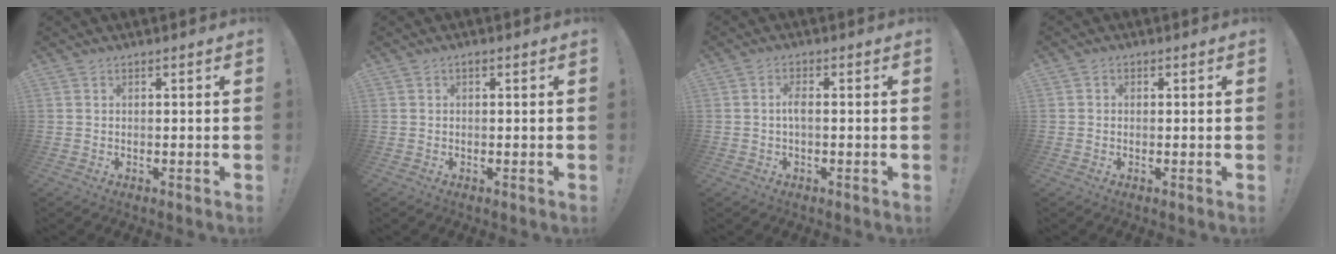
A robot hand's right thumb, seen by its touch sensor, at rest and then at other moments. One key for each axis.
{"total": 0.5, "fx": 0.2, "fy": 0.3, "fz": 0.4, "tx": -0.008, "ty": 0.001, "tz": 0.004}
{"total": 2.7, "fx": -0.4, "fy": 0.9, "fz": 2.5, "tx": -0.059, "ty": 0.007, "tz": -0.010}
{"total": 1.1, "fx": -0.3, "fy": 1.0, "fz": 0.3, "tx": -0.008, "ty": 0.004, "tz": -0.006}